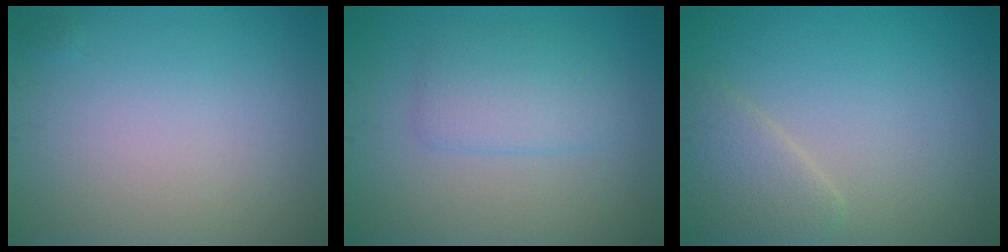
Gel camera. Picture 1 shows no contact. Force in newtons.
{"total": 3.0, "press": 3.0, "slide": 0.1}
{"total": 2.5, "press": 2.5, "slide": 0.1}